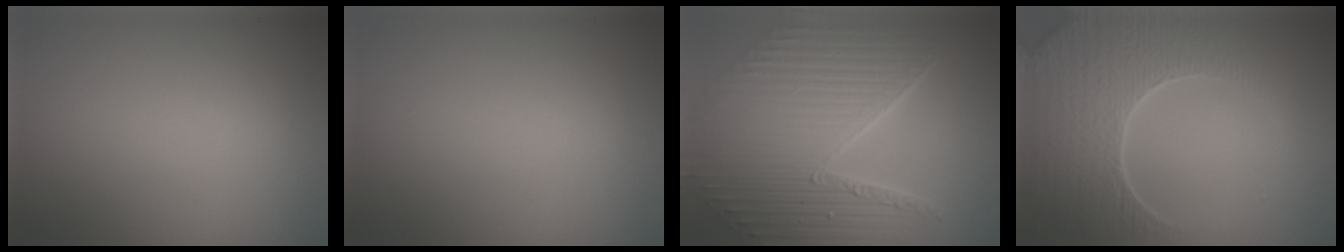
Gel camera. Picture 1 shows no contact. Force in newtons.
{"total": 0.0}
{"total": 10.9, "press": 7.2, "slide": 8.1}
{"total": 6.6, "press": 5.4, "slide": 3.8}